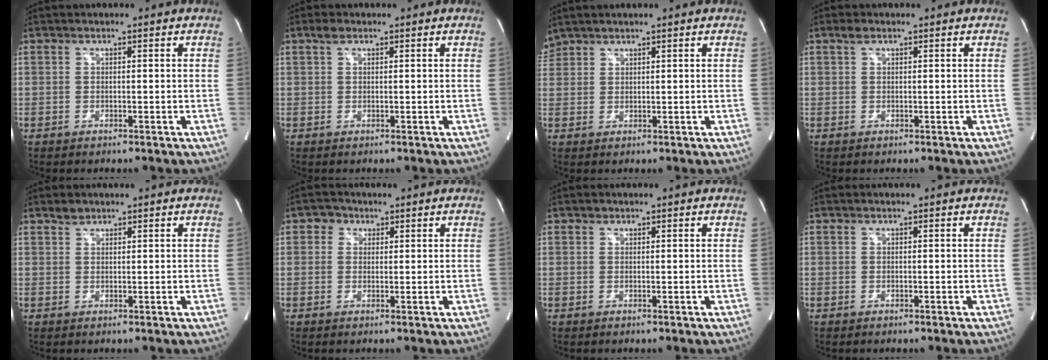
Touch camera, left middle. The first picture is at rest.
{"total": 1.3, "force": [0.9, 0.6, 0.8], "torque": [-0.020, 0.010, 0.018]}
{"total": 2.6, "force": [2.4, 0.8, 0.1], "torque": [-0.008, 0.019, 0.052]}
{"total": 1.1, "force": [0.8, 0.5, 0.6], "torque": [-0.016, 0.009, 0.015]}
{"total": 1.3, "force": [1.2, 0.6, 0.2], "torque": [-0.007, 0.000, 0.021]}
{"total": 2.2, "force": [1.1, 1.9, 0.5], "torque": [-0.009, 0.003, 0.013]}
{"total": 0.5, "force": [0.4, 0.3, 0.0], "torque": [-0.002, -0.002, 0.006]}
{"total": 0.0}